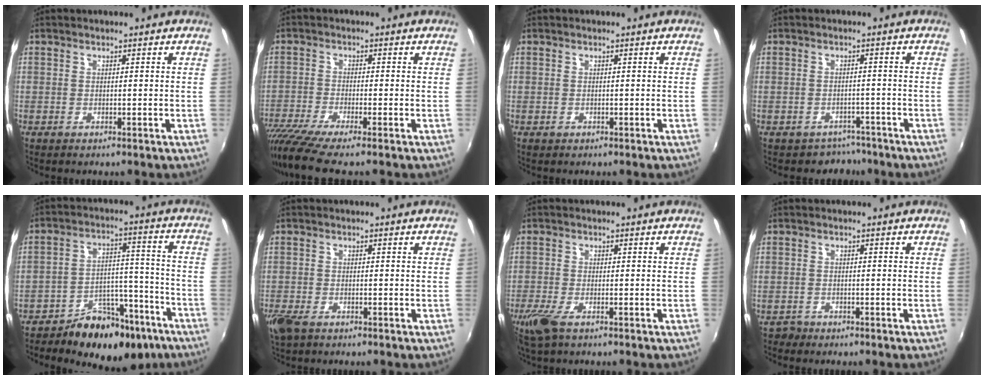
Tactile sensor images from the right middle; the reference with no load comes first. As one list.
[{"total": 9.3, "force": [-7.6, 0.0, 5.3], "torque": [-0.125, -0.045, -0.137]}, {"total": 0.0}, {"total": 4.4, "force": [-3.5, 2.6, -0.2], "torque": [-0.001, 0.006, -0.050]}, {"total": 15.8, "force": [-11.9, 7.9, 6.8], "torque": [-0.103, 0.029, -0.165]}, {"total": 4.3, "force": [-2.9, 1.8, 2.6], "torque": [-0.066, -0.015, -0.057]}, {"total": 4.7, "force": [-3.0, 1.2, 3.4], "torque": [-0.083, -0.017, -0.058]}, {"total": 1.3, "force": [-1.1, 0.7, -0.1], "torque": [-0.001, 0.001, -0.022]}]